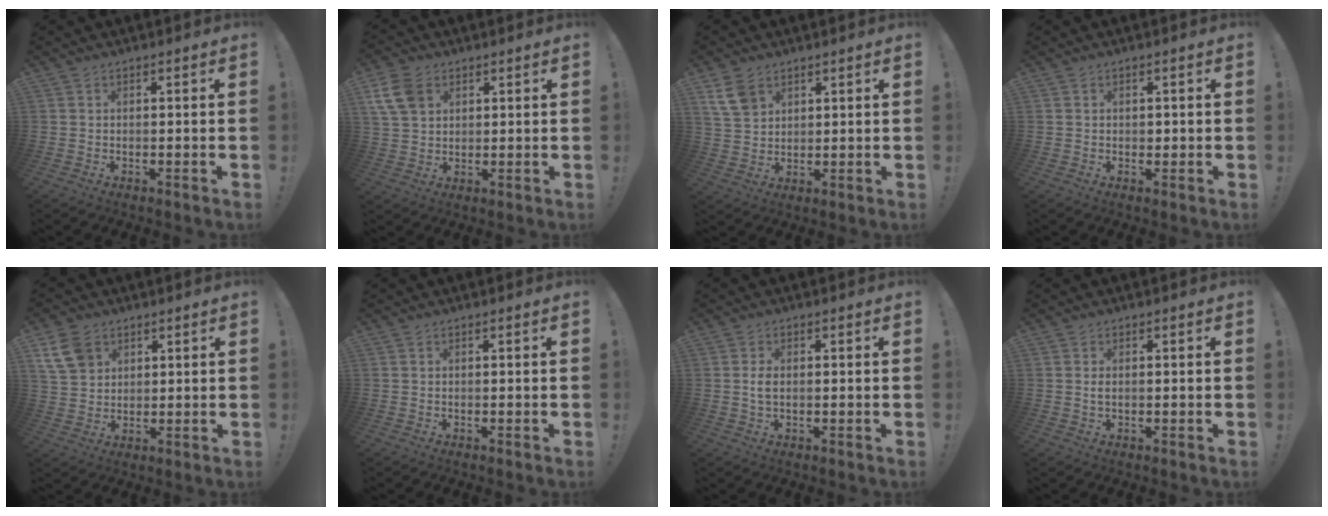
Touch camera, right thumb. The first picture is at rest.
{"total": 9.8, "force": [4.1, 6.9, 5.5], "torque": [-0.112, -0.004, 0.084]}
{"total": 8.0, "force": [4.6, 5.3, 3.8], "torque": [-0.070, -0.014, 0.091]}
{"total": 1.0, "force": [0.1, 0.9, 0.3], "torque": [0.002, 0.000, 0.001]}
{"total": 9.6, "force": [5.0, 7.1, 4.2], "torque": [-0.075, -0.017, 0.100]}
{"total": 0.0}
{"total": 2.8, "force": [-0.2, 1.6, 2.3], "torque": [-0.042, -0.002, -0.007]}
{"total": 1.0, "force": [0.0, 0.5, 0.9], "torque": [-0.018, 0.002, -0.001]}